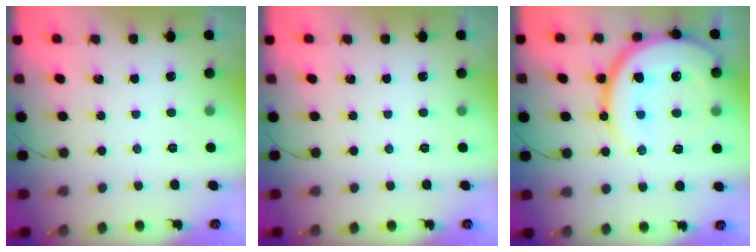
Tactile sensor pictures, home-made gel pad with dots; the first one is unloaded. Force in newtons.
{"total": 0.0}
{"total": 21.6, "press": 21.5, "slide": 2.5}